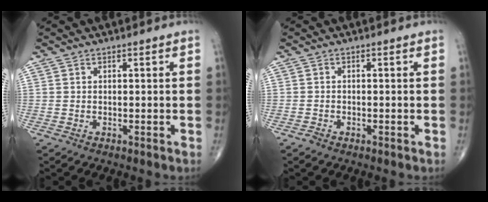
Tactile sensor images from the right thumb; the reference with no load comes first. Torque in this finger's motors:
{"motor_torque": [-0.06, 0.22, 0.13, 0.14, -0.02]}